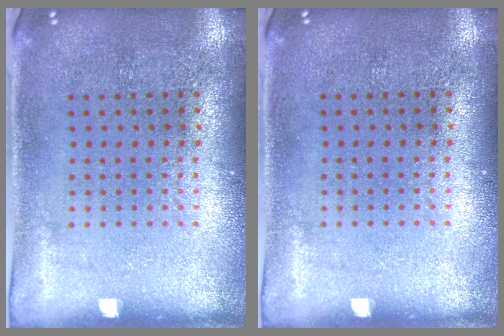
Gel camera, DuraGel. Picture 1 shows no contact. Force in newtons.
{"total": 0.0}